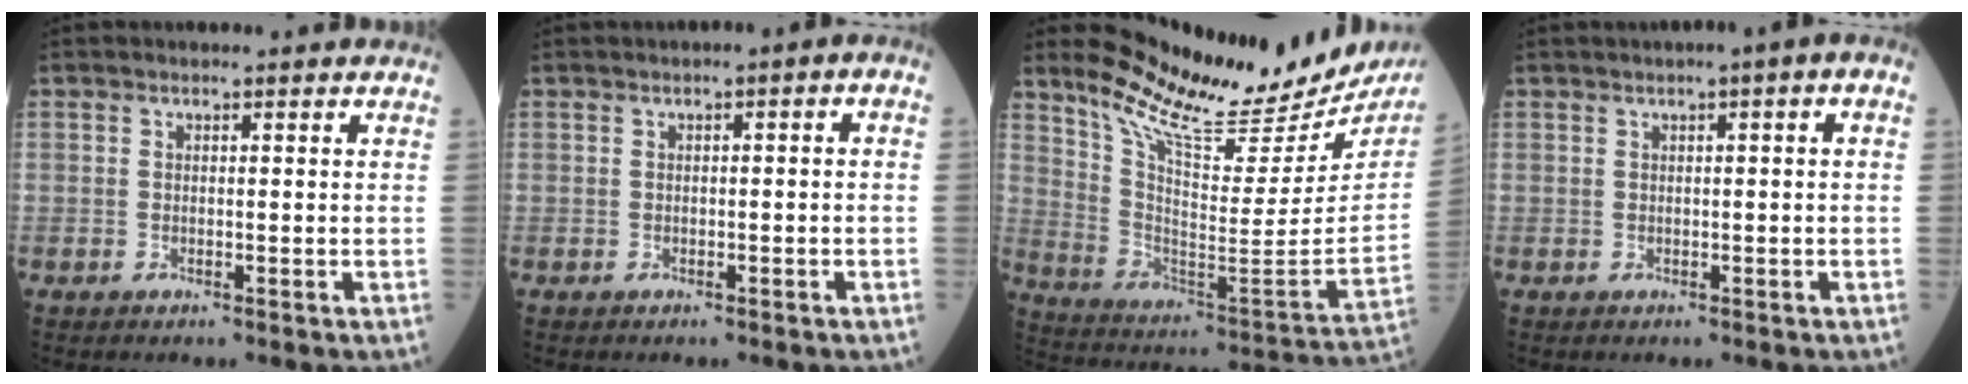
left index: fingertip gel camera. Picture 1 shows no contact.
{"total": 1.8, "force": [-0.1, 0.5, 1.8], "torque": [-0.020, 0.009, -0.005]}
{"total": 24.3, "force": [21.4, 4.8, 10.5], "torque": [-0.175, -0.075, 0.305]}
{"total": 3.8, "force": [1.1, 0.4, 3.6], "torque": [-0.046, 0.012, 0.011]}